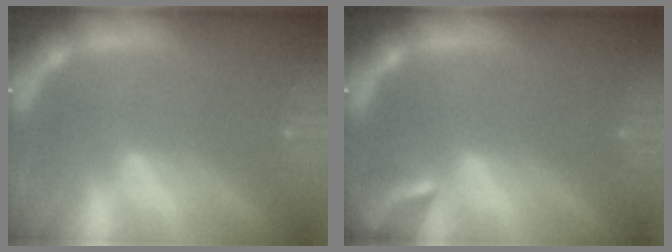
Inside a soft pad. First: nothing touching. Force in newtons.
{"total": 2.9}